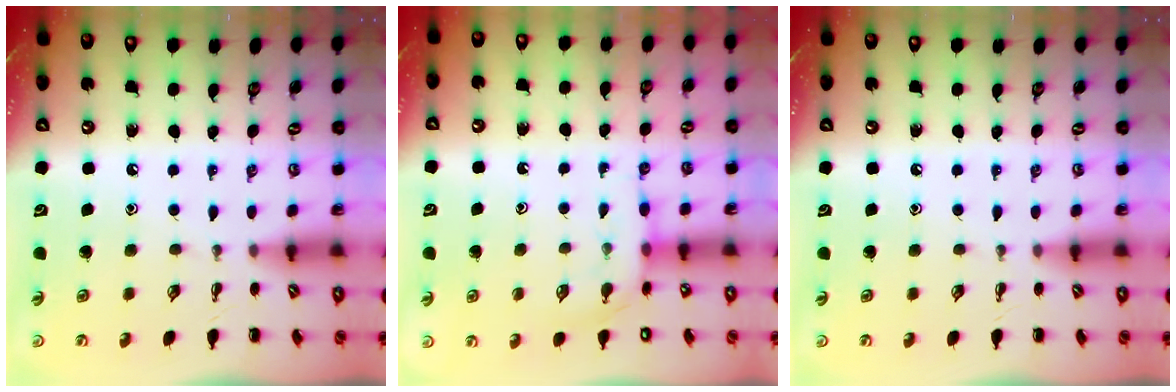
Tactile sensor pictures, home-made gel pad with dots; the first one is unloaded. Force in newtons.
{"total": 8.0, "press": 7.9, "slide": 1.4}
{"total": 0.0}